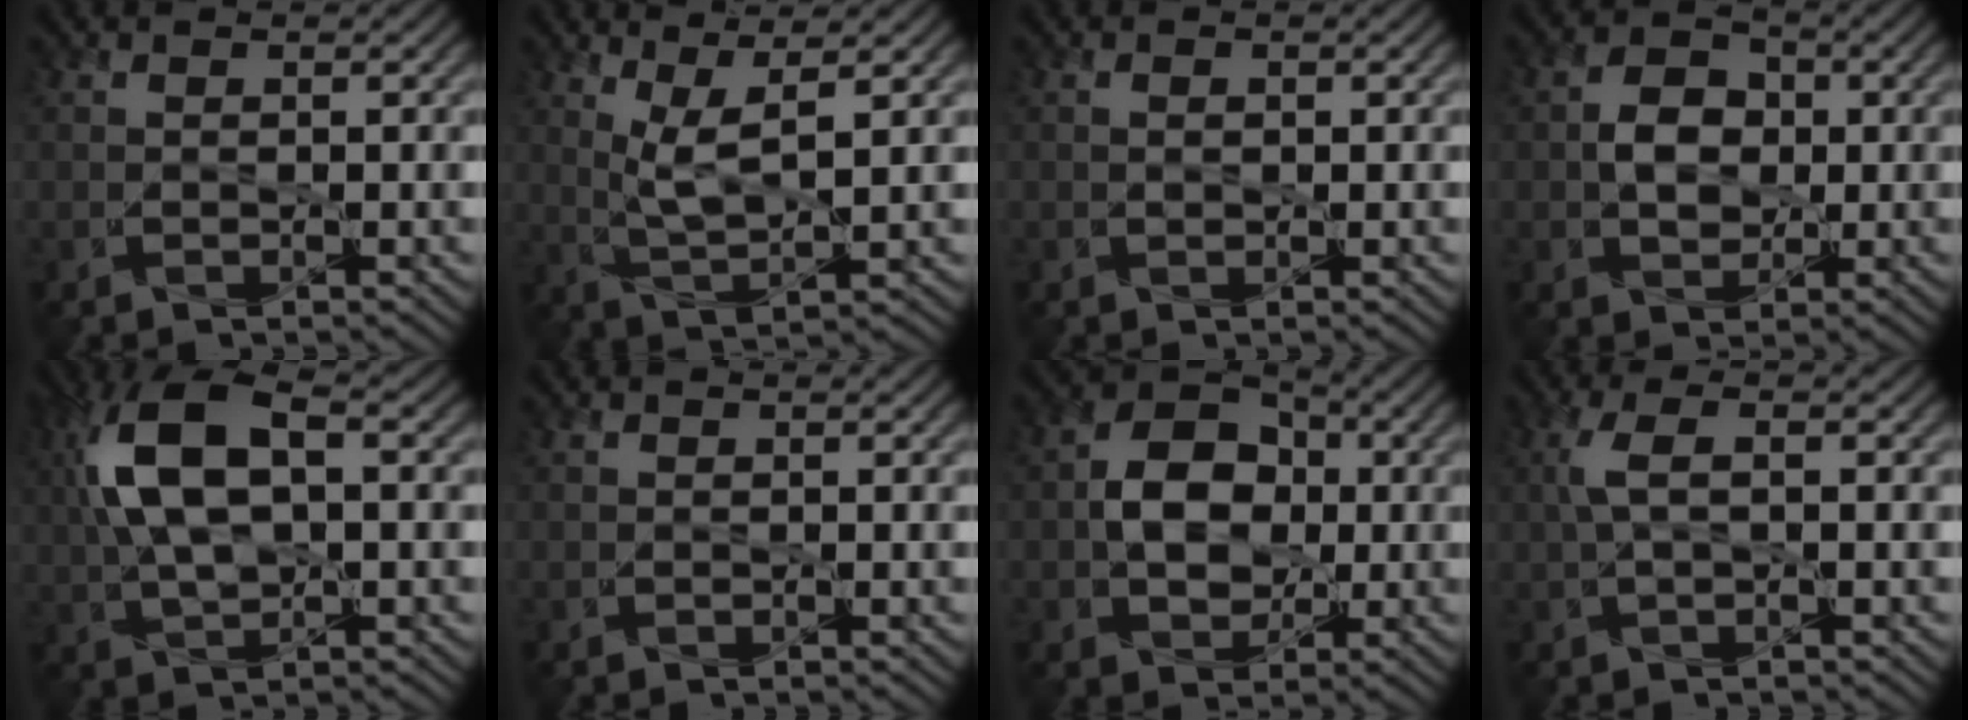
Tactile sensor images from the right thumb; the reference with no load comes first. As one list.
[{"total": 4.8, "force": [2.1, 1.1, 4.2], "torque": [-0.096, -0.002, 0.051]}, {"total": 0.5, "force": [0.1, 0.4, 0.3], "torque": [-0.004, -0.002, 0.002]}, {"total": 4.3, "force": [-0.1, 3.5, 2.4], "torque": [-0.047, 0.002, -0.009]}, {"total": 11.6, "force": [2.0, 5.8, 9.9], "torque": [-0.226, 0.014, 0.037]}, {"total": 0.0}, {"total": 7.0, "force": [-0.2, 5.6, 4.2], "torque": [-0.072, 0.008, -0.013]}, {"total": 3.0, "force": [0.4, 0.8, 2.8], "torque": [-0.066, 0.009, 0.006]}]